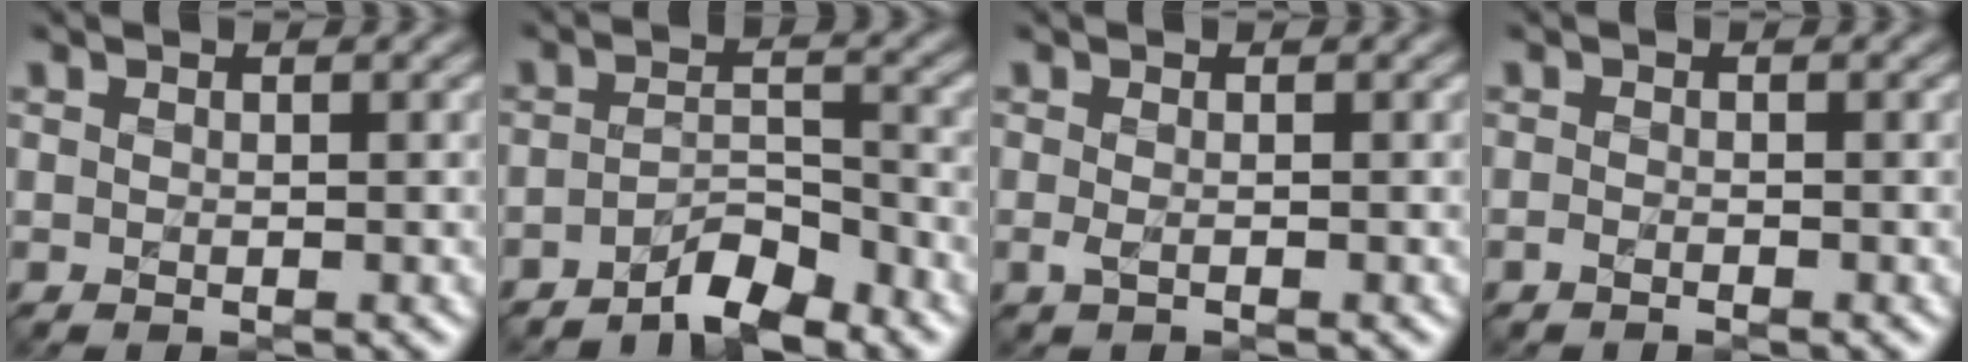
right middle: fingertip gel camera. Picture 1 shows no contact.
{"total": 3.9, "force": [-3.1, 1.0, 2.1], "torque": [-0.034, 0.009, -0.060]}
{"total": 1.0, "force": [-0.3, 0.3, 0.9], "torque": [-0.022, -0.003, -0.007]}
{"total": 0.7, "force": [-0.6, 0.2, 0.4], "torque": [-0.007, 0.000, -0.011]}